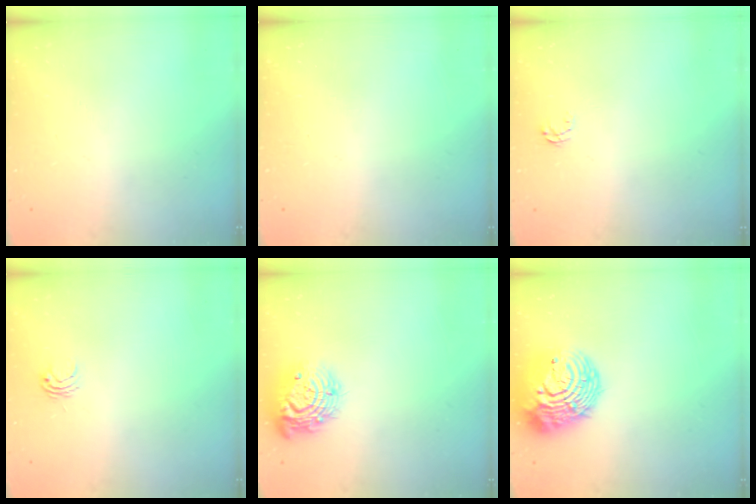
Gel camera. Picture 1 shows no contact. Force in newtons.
{"total": 0.0}
{"total": 2.6, "press": 2.6, "slide": 0.3}
{"total": 3.0, "press": 3.0, "slide": 0.3}
{"total": 14.5, "press": 14.5, "slide": 0.7}
{"total": 16.8, "press": 16.6, "slide": 2.7}